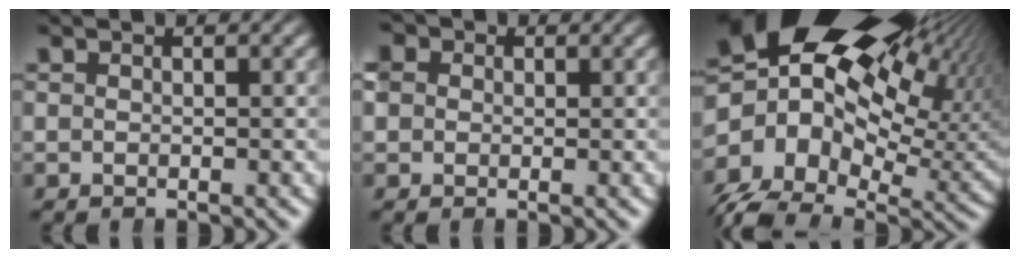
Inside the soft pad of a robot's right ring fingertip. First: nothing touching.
{"total": 5.1, "force": [0.7, 4.6, 2.1], "torque": [-0.051, 0.002, 0.005]}
{"total": 27.1, "force": [3.1, 19.0, 19.0], "torque": [-0.298, -0.003, 0.029]}